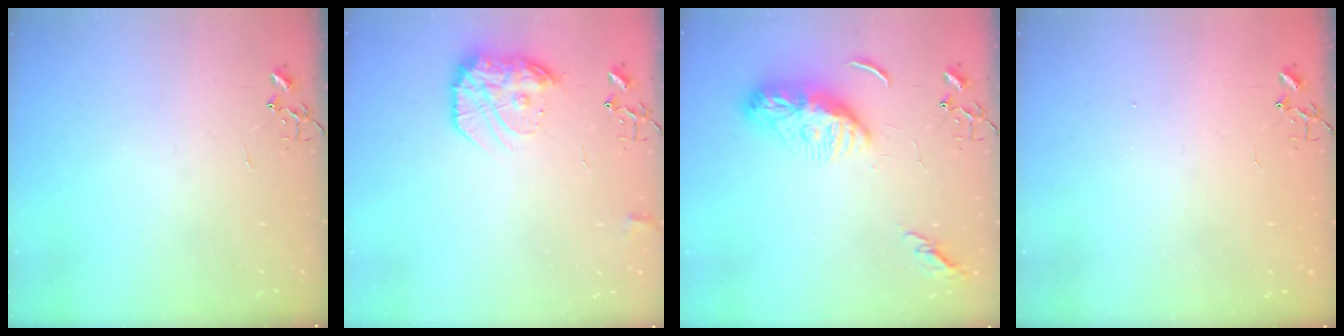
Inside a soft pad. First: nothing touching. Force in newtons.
{"total": 14.4, "press": 14.3, "slide": 0.8}
{"total": 10.5, "press": 10.4, "slide": 1.1}
{"total": 1.4, "press": 1.4, "slide": 0.3}